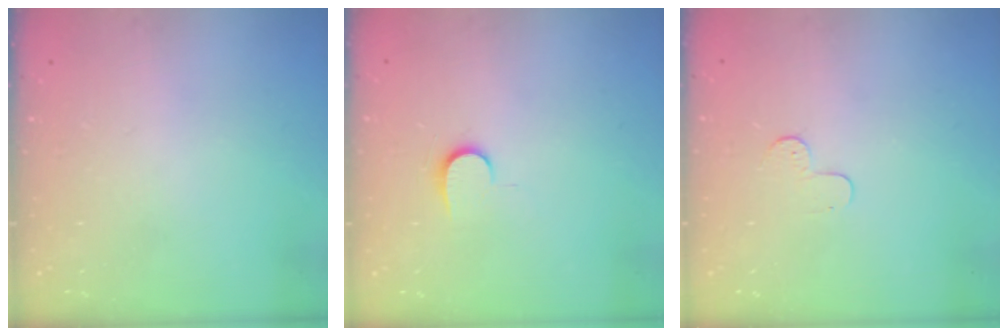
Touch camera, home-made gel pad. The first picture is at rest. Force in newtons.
{"total": 6.9, "press": 6.9, "slide": 0.8}
{"total": 3.9, "press": 3.9, "slide": 0.4}